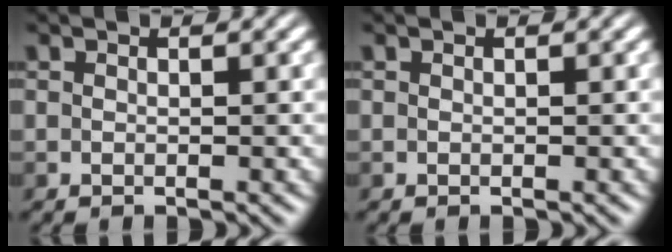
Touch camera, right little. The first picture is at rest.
{"total": 0.0}